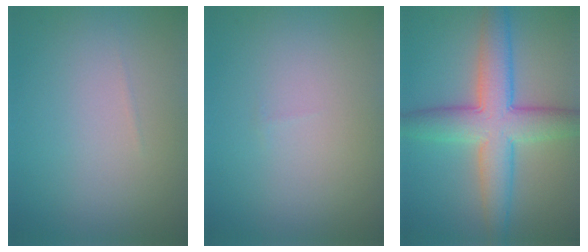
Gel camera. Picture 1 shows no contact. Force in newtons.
{"total": 0.0}
{"total": 7.5, "press": 7.4, "slide": 0.3}